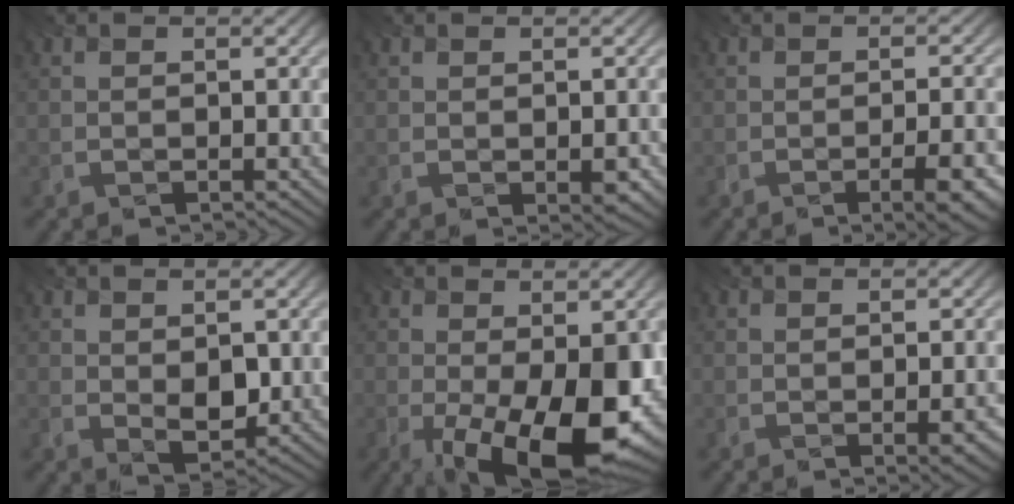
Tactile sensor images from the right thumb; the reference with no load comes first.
{"total": 1.9, "force": [-0.5, 0.8, 1.6], "torque": [-0.024, -0.004, -0.005]}
{"total": 5.0, "force": [-2.6, 0.9, 4.1], "torque": [-0.047, -0.001, -0.043]}
{"total": 3.7, "force": [0.0, 2.2, 2.9], "torque": [-0.056, -0.010, -0.001]}
{"total": 13.9, "force": [-4.9, 5.1, 11.9], "torque": [-0.165, -0.009, -0.076]}
{"total": 3.3, "force": [-1.1, 1.1, 2.9], "torque": [-0.030, -0.001, -0.015]}